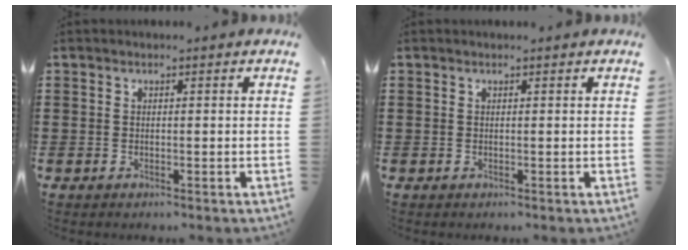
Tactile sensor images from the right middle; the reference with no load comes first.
{"total": 0.0}